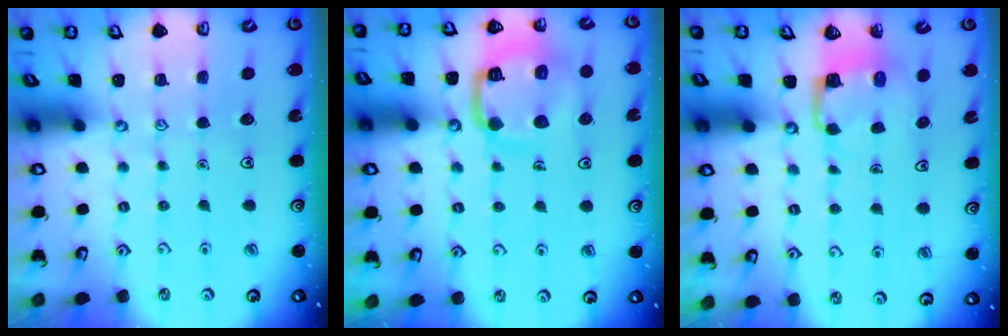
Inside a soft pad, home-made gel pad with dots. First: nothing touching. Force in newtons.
{"total": 13.7, "press": 13.7, "slide": 1.4}
{"total": 3.8, "press": 3.8, "slide": 0.1}